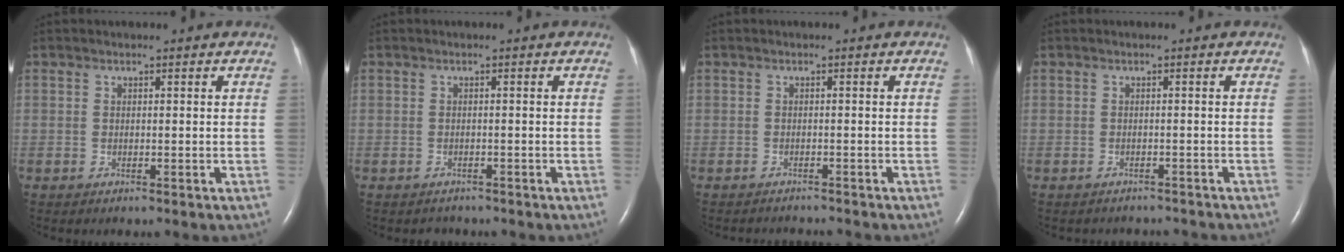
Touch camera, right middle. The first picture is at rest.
{"total": 1.3, "force": [-1.1, 0.7, -0.2], "torque": [-0.003, 0.000, -0.016]}
{"total": 3.5, "force": [-3.5, 0.2, 0.3], "torque": [0.001, -0.008, -0.047]}
{"total": 4.3, "force": [-4.1, 1.4, 0.3], "torque": [-0.001, -0.001, -0.045]}